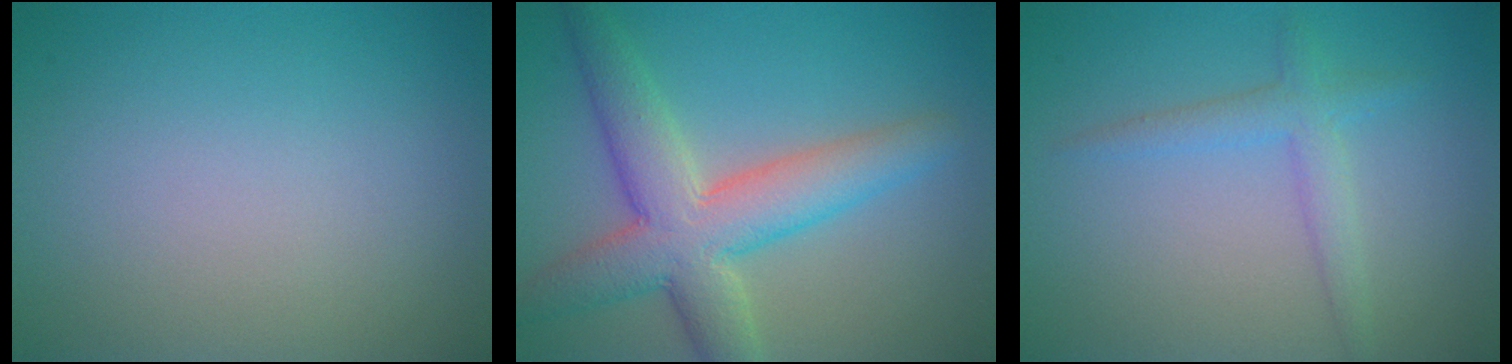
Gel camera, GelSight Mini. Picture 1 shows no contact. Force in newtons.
{"total": 7.3, "press": 7.3, "slide": 0.4}
{"total": 2.3, "press": 2.3, "slide": 0.2}